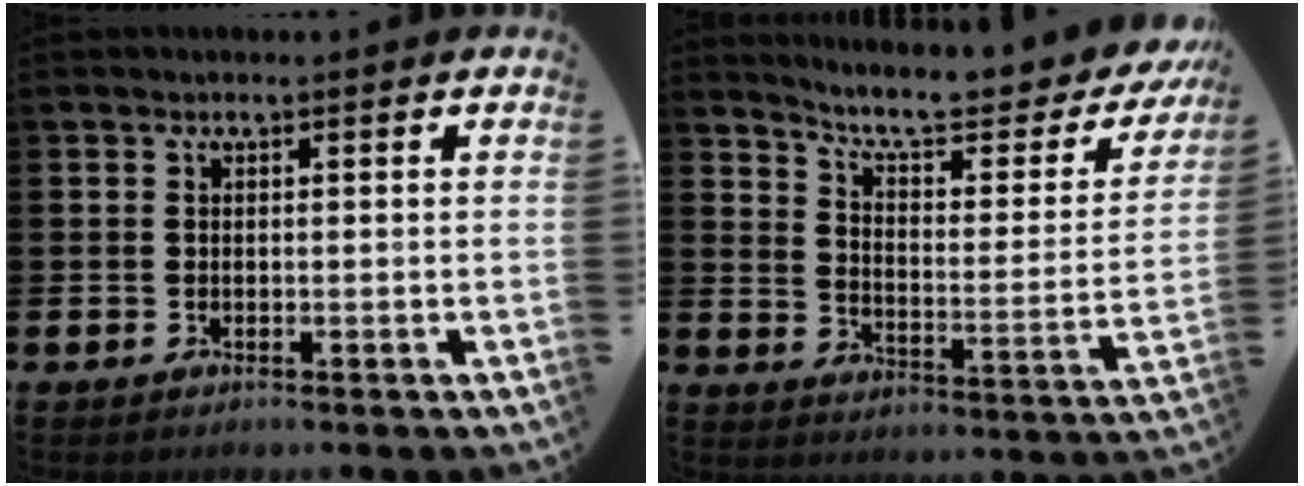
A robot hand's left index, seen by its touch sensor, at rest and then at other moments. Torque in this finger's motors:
{"motor_torque": [0.98, -1.17, 0.25, 0.04]}